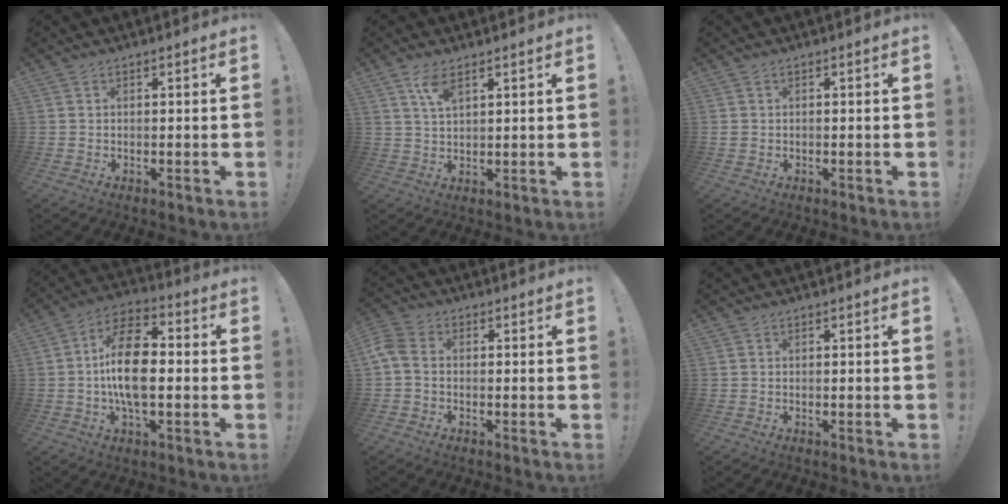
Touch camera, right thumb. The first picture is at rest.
{"total": 5.2, "force": [3.1, 2.0, 3.6], "torque": [-0.062, -0.009, 0.053]}
{"total": 0.8, "force": [-0.3, 0.7, 0.4], "torque": [-0.014, 0.006, -0.004]}
{"total": 15.8, "force": [-1.0, 8.2, 13.5], "torque": [-0.242, 0.010, -0.022]}
{"total": 5.5, "force": [-0.4, 3.9, 3.9], "torque": [-0.094, 0.009, -0.003]}
{"total": 0.0}